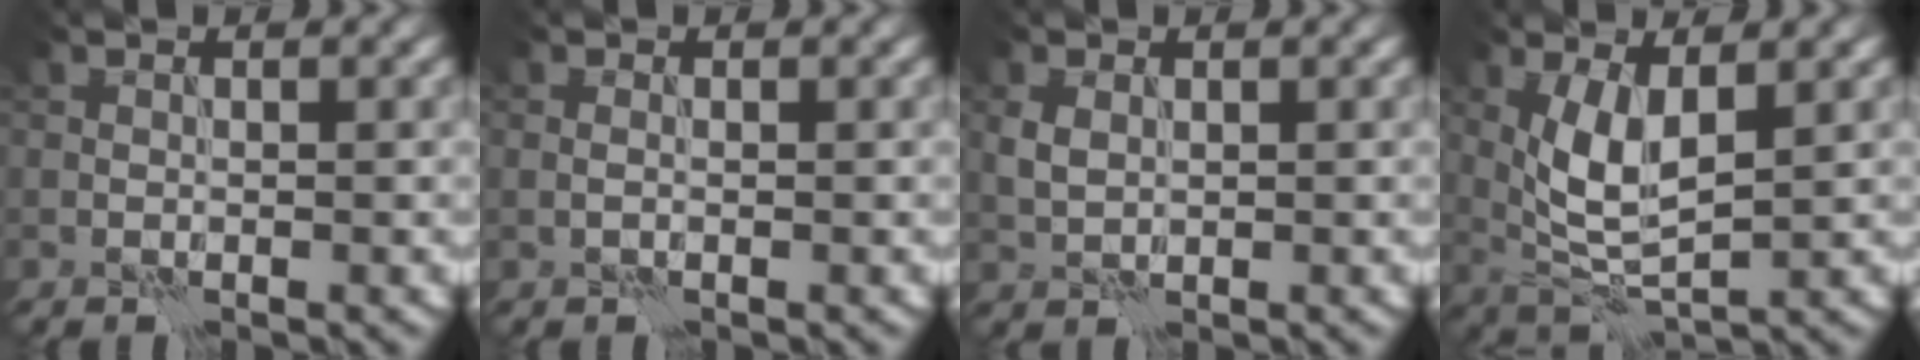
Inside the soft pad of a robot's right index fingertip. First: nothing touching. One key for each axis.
{"total": 0.5, "fx": -0.1, "fy": 0.3, "fz": 0.4, "tx": -0.010, "ty": -0.001, "tz": 0.001}
{"total": 1.6, "fx": 0.4, "fy": 1.1, "fz": 1.0, "tx": -0.028, "ty": 0.001, "tz": 0.012}
{"total": 5.1, "fx": 1.1, "fy": 2.0, "fz": 4.6, "tx": -0.101, "ty": -0.009, "tz": 0.027}